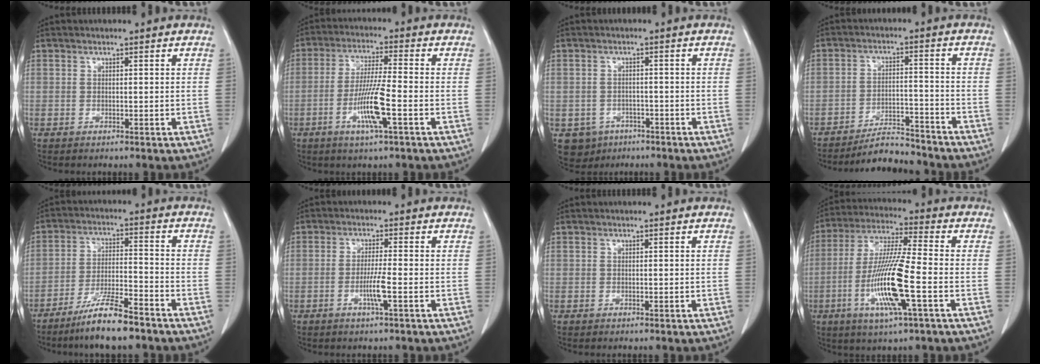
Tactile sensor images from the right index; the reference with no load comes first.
{"total": 8.2, "force": [-2.9, -0.1, 7.7], "torque": [-0.148, -0.010, -0.057]}
{"total": 5.2, "force": [-2.9, 4.2, 0.8], "torque": [-0.009, 0.008, -0.037]}
{"total": 7.3, "force": [-7.0, 1.4, 1.2], "torque": [-0.017, 0.006, -0.116]}
{"total": 9.5, "force": [-7.3, 0.8, 6.1], "torque": [-0.115, -0.019, -0.133]}
{"total": 3.5, "force": [-1.2, -0.5, 3.3], "torque": [-0.065, -0.006, -0.026]}
{"total": 0.0}
{"total": 13.7, "force": [-3.9, 0.4, 13.1], "torque": [-0.266, -0.014, -0.078]}